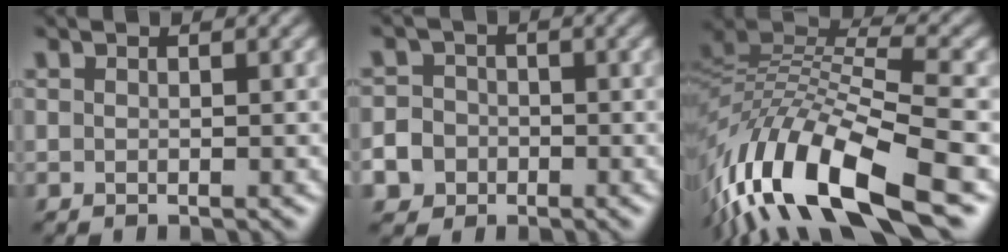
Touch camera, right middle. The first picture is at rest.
{"total": 8.8, "force": [-4.4, 7.3, 2.1], "torque": [-0.058, -0.027, -0.101]}
{"total": 14.1, "force": [-6.6, 4.9, 11.5], "torque": [-0.235, 0.019, -0.125]}